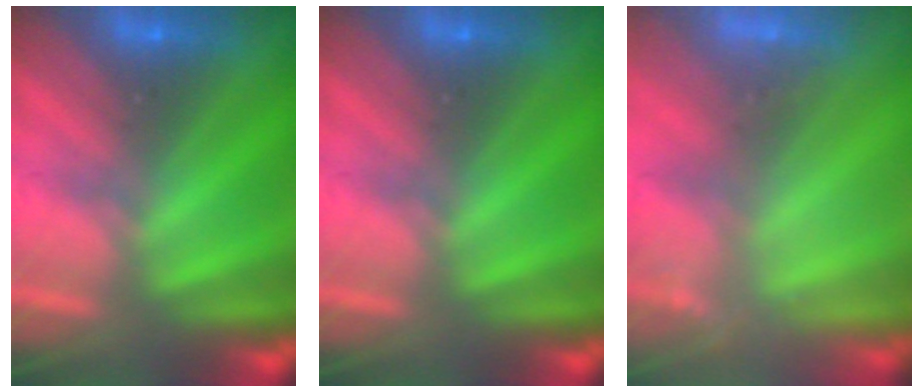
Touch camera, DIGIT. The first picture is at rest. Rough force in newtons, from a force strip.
{"total": 0.0}
{"total": 2.6}